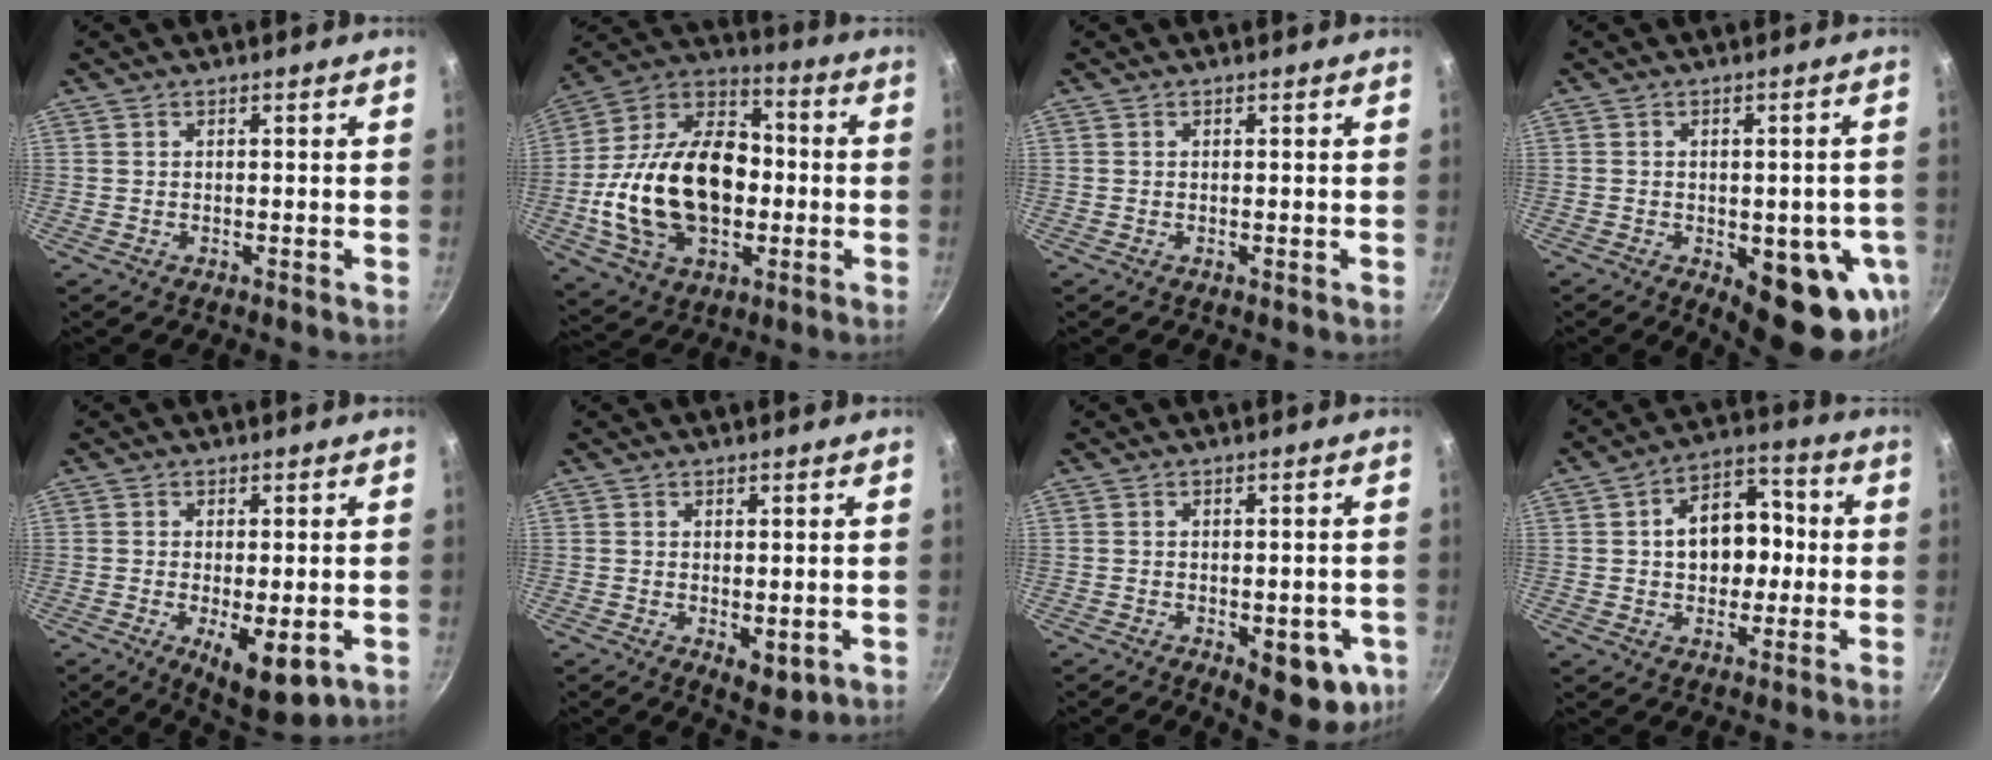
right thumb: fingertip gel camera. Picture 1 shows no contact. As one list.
[{"total": 25.7, "force": [-2.9, 17.0, 19.0], "torque": [-0.323, 0.047, -0.051]}, {"total": 0.0}, {"total": 15.0, "force": [-4.4, 6.8, 12.6], "torque": [-0.100, -0.007, -0.045]}, {"total": 9.3, "force": [-2.5, 3.4, 8.2], "torque": [-0.119, -0.010, -0.025]}, {"total": 4.3, "force": [-0.4, 2.3, 3.6], "torque": [-0.049, -0.014, 0.000]}, {"total": 11.2, "force": [-3.5, 5.1, 9.3], "torque": [-0.072, 0.002, -0.036]}, {"total": 12.6, "force": [0.4, 9.2, 8.6], "torque": [-0.085, 0.027, -0.002]}]